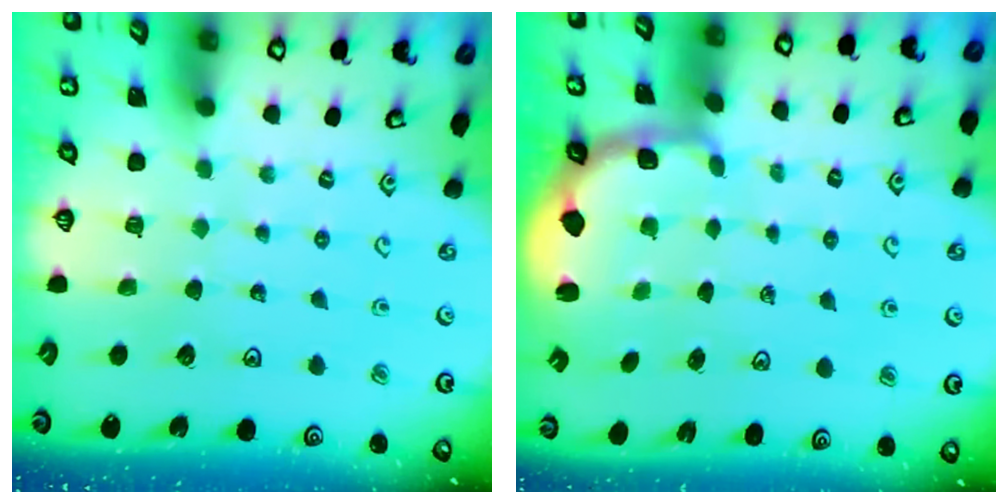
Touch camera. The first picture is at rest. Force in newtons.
{"total": 2.4, "press": 1.1, "slide": 2.1}